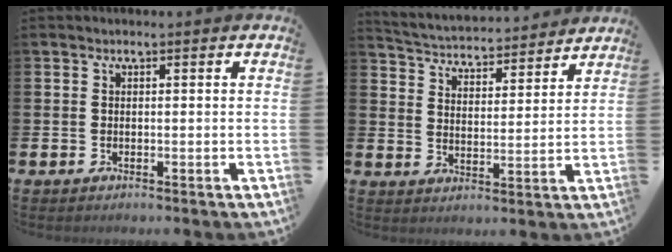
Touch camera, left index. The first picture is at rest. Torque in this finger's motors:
{"motor_torque": [0.94, -1.21, 0.28, 0.08]}